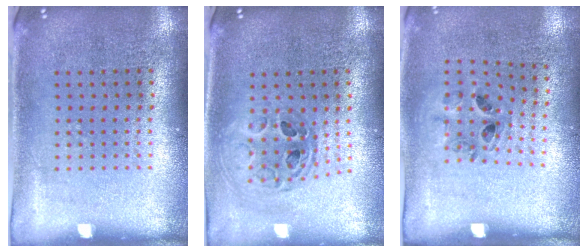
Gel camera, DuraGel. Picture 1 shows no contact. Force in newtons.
{"total": 0.8, "press": 0.7, "slide": 0.2}
{"total": 0.9, "press": 0.8, "slide": 0.5}